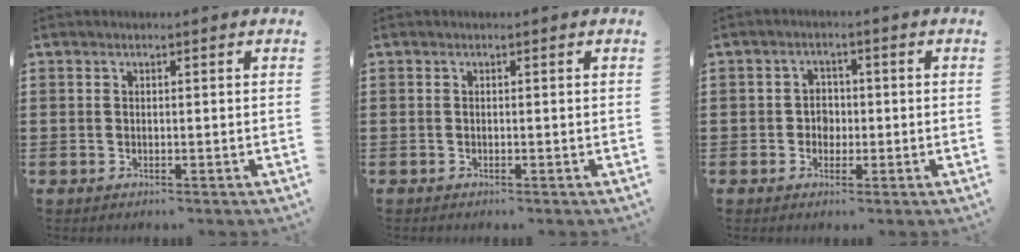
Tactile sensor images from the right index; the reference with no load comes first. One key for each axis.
{"total": 0.0}
{"total": 2.5, "fx": -0.5, "fy": 2.2, "fz": 1.0, "tx": -0.027, "ty": 0.006, "tz": -0.014}